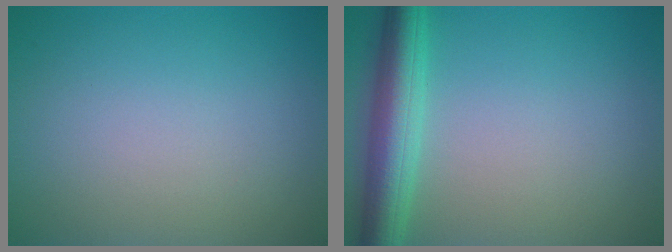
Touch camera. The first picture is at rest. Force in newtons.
{"total": 5.2, "press": 5.2, "slide": 0.2}